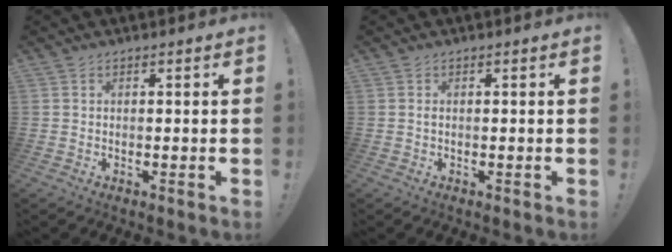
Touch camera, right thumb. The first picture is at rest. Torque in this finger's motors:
{"motor_torque": [0.08, 0.02, 0.27, 0.06, -0.06]}